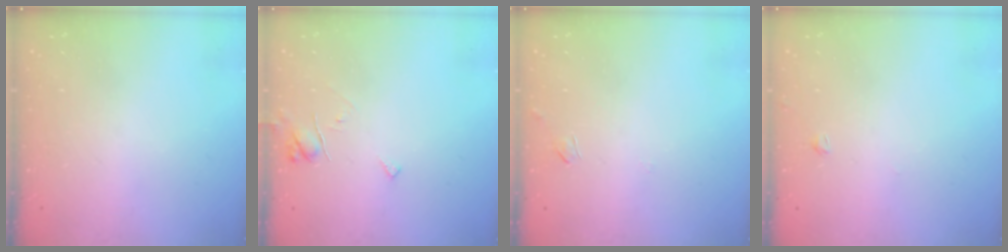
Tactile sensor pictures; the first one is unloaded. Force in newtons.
{"total": 4.5, "press": 4.5, "slide": 0.4}
{"total": 3.3, "press": 3.3, "slide": 0.4}
{"total": 1.4, "press": 1.3, "slide": 0.4}